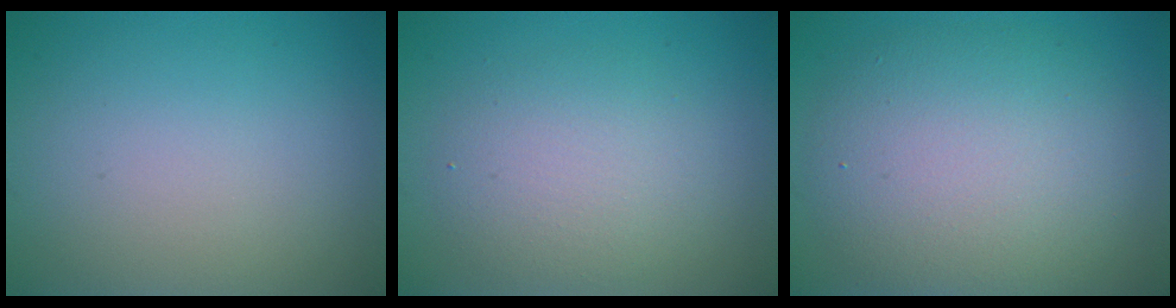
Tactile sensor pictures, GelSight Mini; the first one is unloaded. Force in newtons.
{"total": 3.8, "press": 3.8, "slide": 0.3}
{"total": 8.1, "press": 8.0, "slide": 0.6}